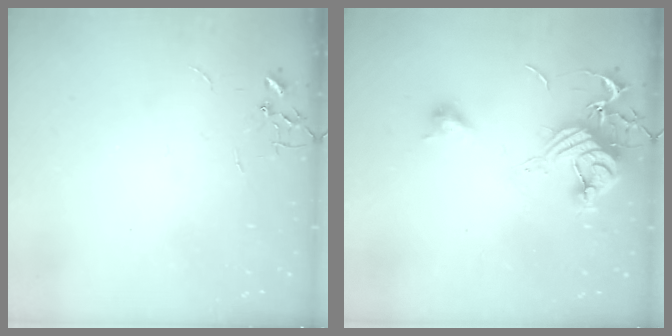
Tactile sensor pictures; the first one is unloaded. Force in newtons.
{"total": 14.7, "press": 14.7, "slide": 0.7}